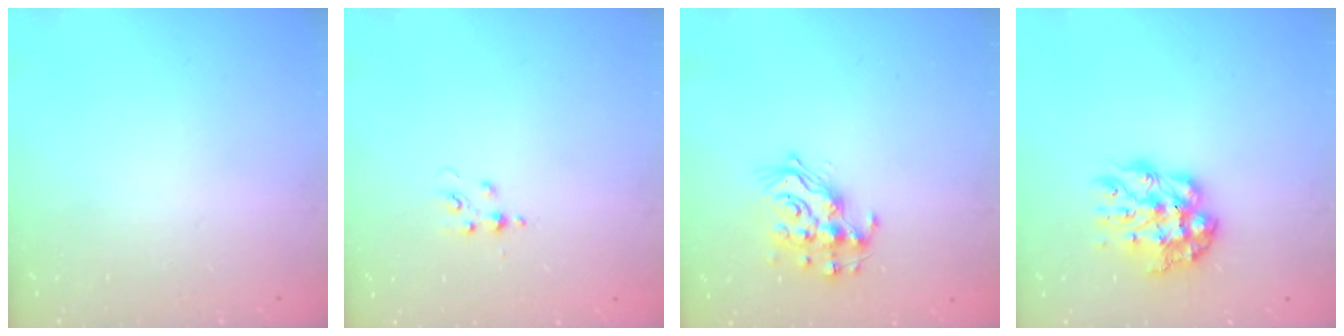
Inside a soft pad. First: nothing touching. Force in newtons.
{"total": 3.9, "press": 3.9, "slide": 0.5}
{"total": 13.5, "press": 13.5, "slide": 1.3}
{"total": 10.5, "press": 10.5, "slide": 0.8}